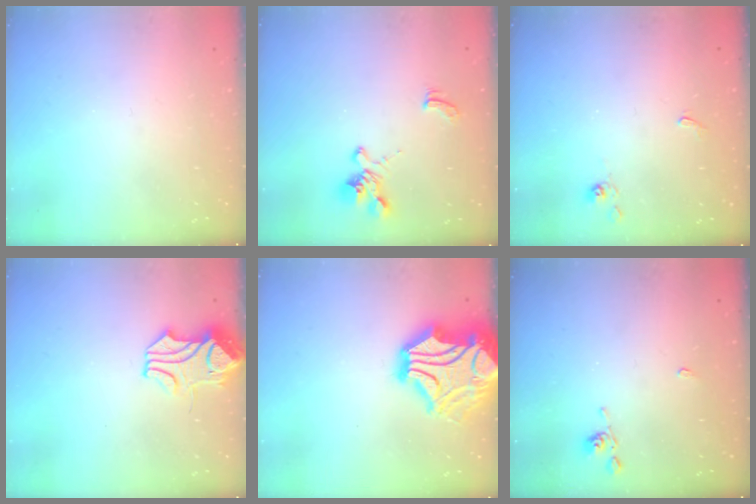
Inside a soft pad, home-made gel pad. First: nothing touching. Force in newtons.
{"total": 1.5, "press": 1.0, "slide": 1.1}
{"total": 2.6, "press": 2.6, "slide": 0.4}
{"total": 1.6, "press": 1.5, "slide": 0.5}
{"total": 14.1, "press": 13.9, "slide": 2.4}
{"total": 2.1, "press": 2.1, "slide": 0.5}